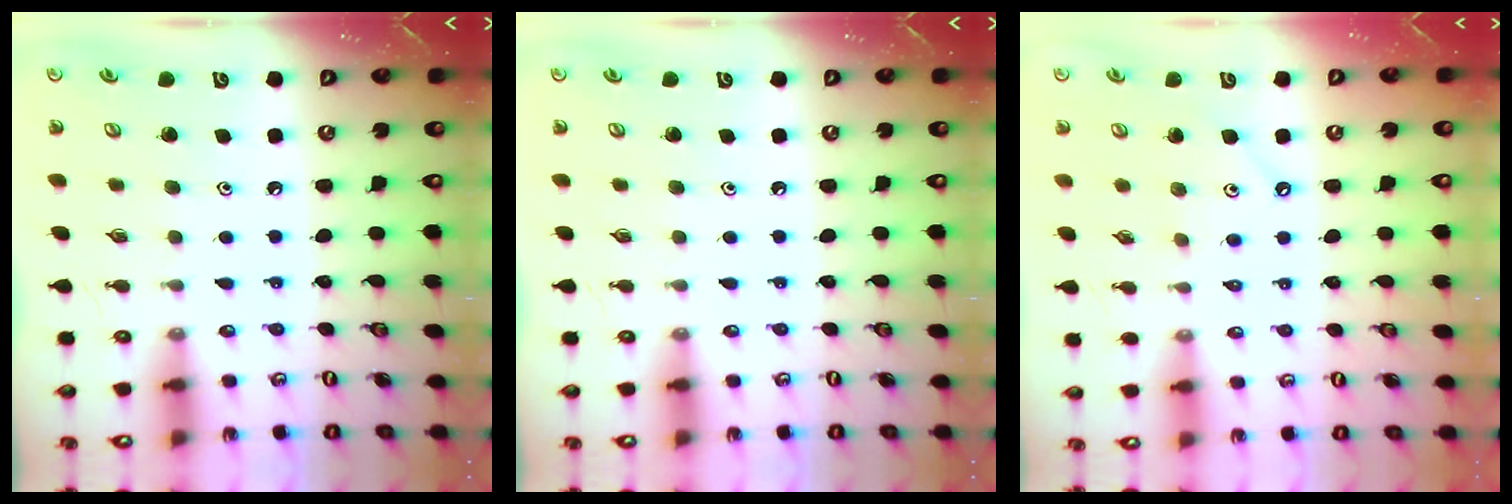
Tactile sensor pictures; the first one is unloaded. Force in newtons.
{"total": 0.0}
{"total": 2.1, "press": 2.1, "slide": 0.4}